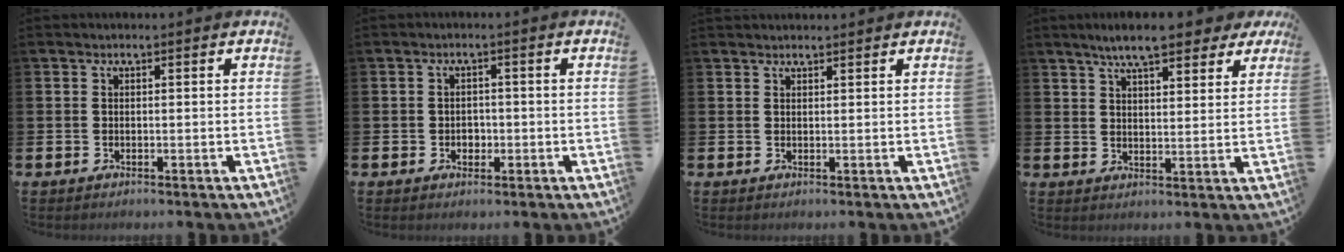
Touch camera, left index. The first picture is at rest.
{"total": 1.8, "force": [-0.4, 1.5, 0.7], "torque": [-0.006, 0.001, -0.012]}
{"total": 1.2, "force": [1.2, 0.2, 0.1], "torque": [0.005, -0.002, 0.021]}
{"total": 8.0, "force": [6.9, 1.9, 3.7], "torque": [-0.074, -0.019, 0.120]}